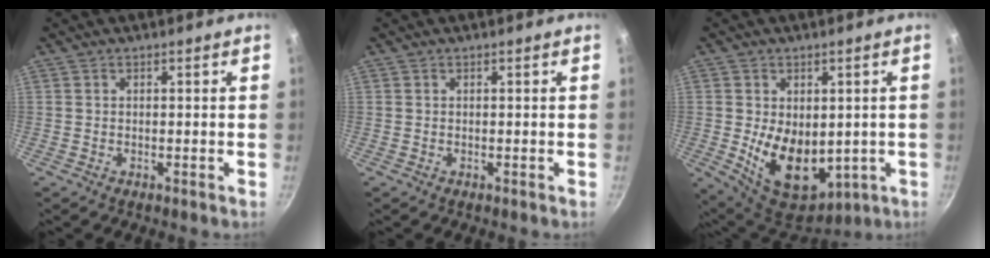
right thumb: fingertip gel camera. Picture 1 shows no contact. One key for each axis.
{"total": 0.0}
{"total": 14.8, "fx": -0.9, "fy": 10.0, "fz": 10.9, "tx": -0.148, "ty": -0.027, "tz": 0.017}